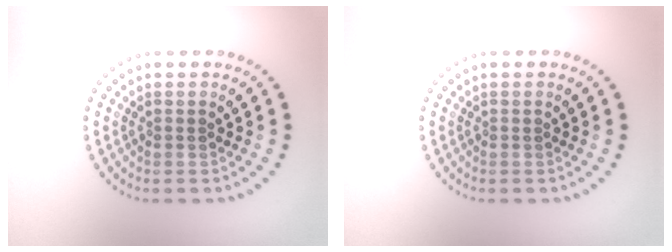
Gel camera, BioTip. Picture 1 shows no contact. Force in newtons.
{"total": 0.0}